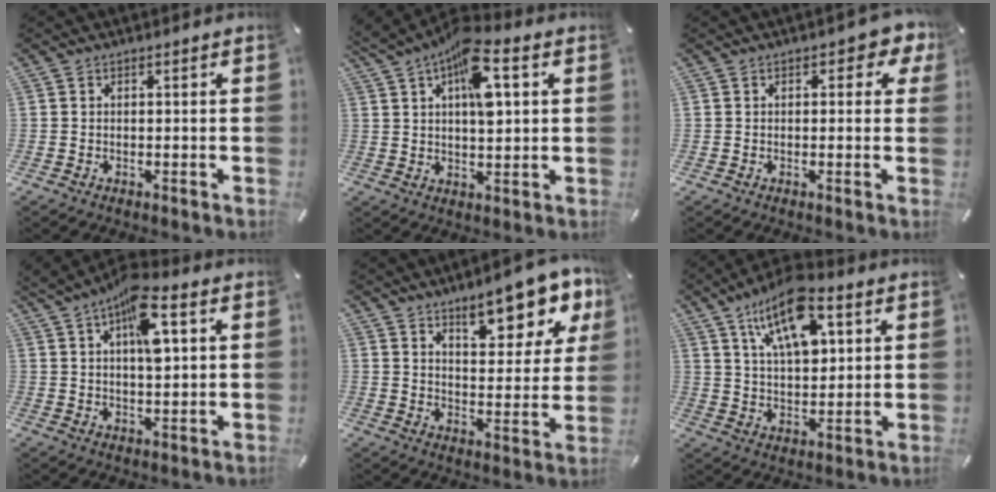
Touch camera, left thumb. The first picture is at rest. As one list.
[{"total": 11.3, "force": [4.5, 4.8, 9.1], "torque": [-0.139, -0.012, 0.075]}, {"total": 3.5, "force": [1.0, 2.1, 2.6], "torque": [-0.031, 0.002, 0.012]}, {"total": 10.4, "force": [4.4, 4.0, 8.5], "torque": [-0.136, -0.011, 0.074]}, {"total": 12.5, "force": [9.4, 4.9, 6.7], "torque": [-0.079, -0.061, 0.162]}, {"total": 15.0, "force": [7.8, 7.5, 10.4], "torque": [-0.181, -0.022, 0.134]}]